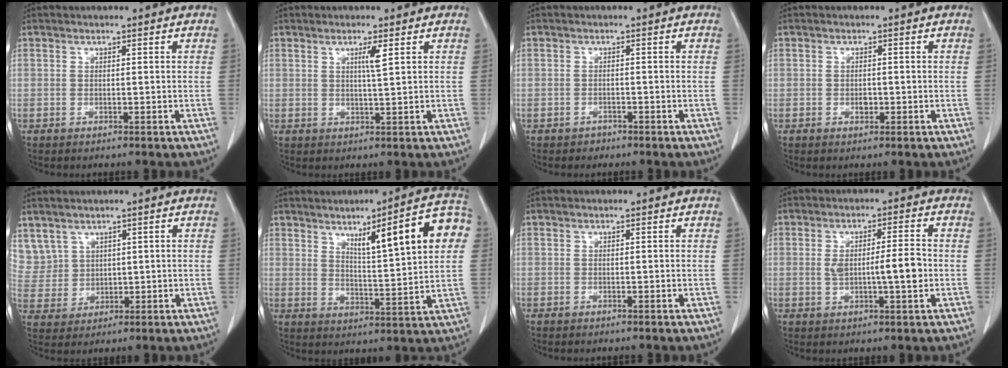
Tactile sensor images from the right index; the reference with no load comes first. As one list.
[{"total": 2.5, "force": [1.0, -0.3, 2.3], "torque": [-0.043, -0.004, 0.018]}, {"total": 1.0, "force": [-0.8, 0.6, 0.0], "torque": [-0.007, 0.001, -0.011]}, {"total": 1.3, "force": [-0.3, 0.8, 1.0], "torque": [-0.018, 0.000, -0.002]}, {"total": 8.1, "force": [4.7, 6.4, 1.4], "torque": [-0.049, 0.022, 0.120]}, {"total": 14.5, "force": [5.1, 1.5, 13.4], "torque": [-0.188, 0.014, 0.072]}, {"total": 0.0}, {"total": 6.5, "force": [-0.4, 1.1, 6.4], "torque": [-0.110, 0.006, -0.002]}]